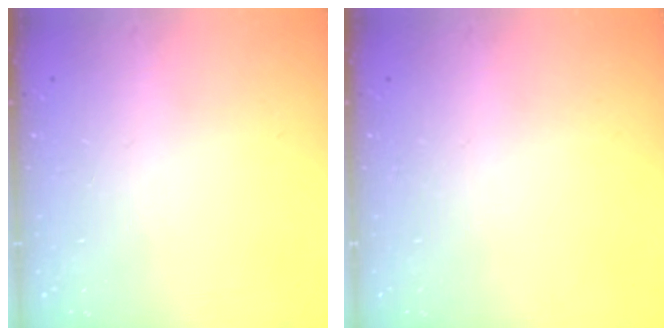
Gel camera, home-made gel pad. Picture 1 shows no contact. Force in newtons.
{"total": 0.0}